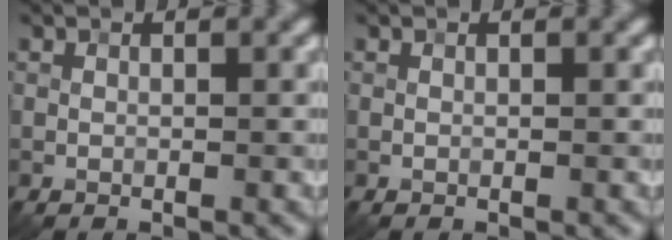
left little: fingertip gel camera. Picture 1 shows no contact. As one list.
[{"total": 0.0}]